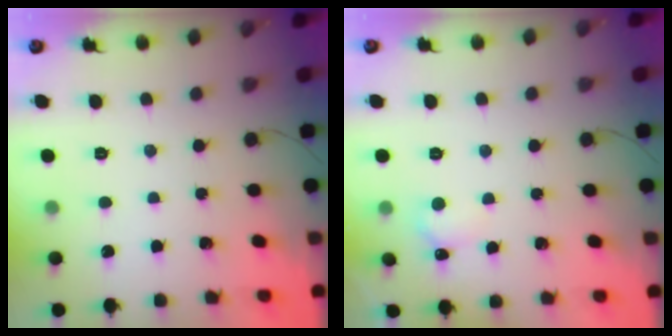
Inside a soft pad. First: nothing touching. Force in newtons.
{"total": 5.7, "press": 5.5, "slide": 1.7}